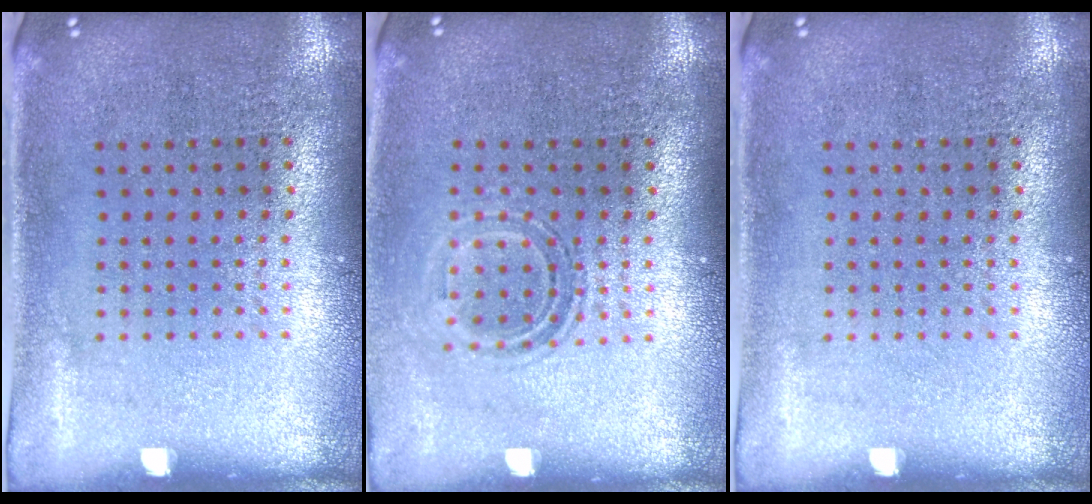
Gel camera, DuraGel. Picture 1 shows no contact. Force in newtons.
{"total": 1.3, "press": 1.1, "slide": 0.7}
{"total": 0.0}